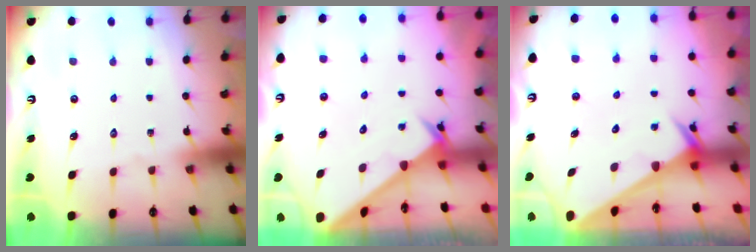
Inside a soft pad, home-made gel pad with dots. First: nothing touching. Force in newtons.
{"total": 2.6, "press": 2.6, "slide": 0.2}
{"total": 2.4, "press": 2.4, "slide": 0.0}